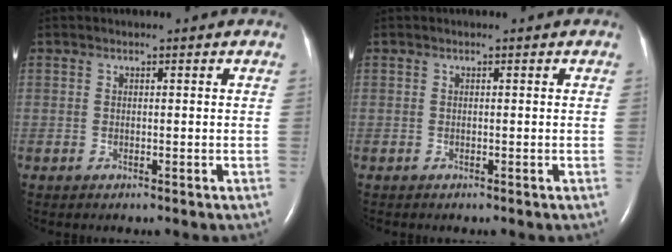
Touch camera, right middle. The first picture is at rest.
{"total": 0.0}